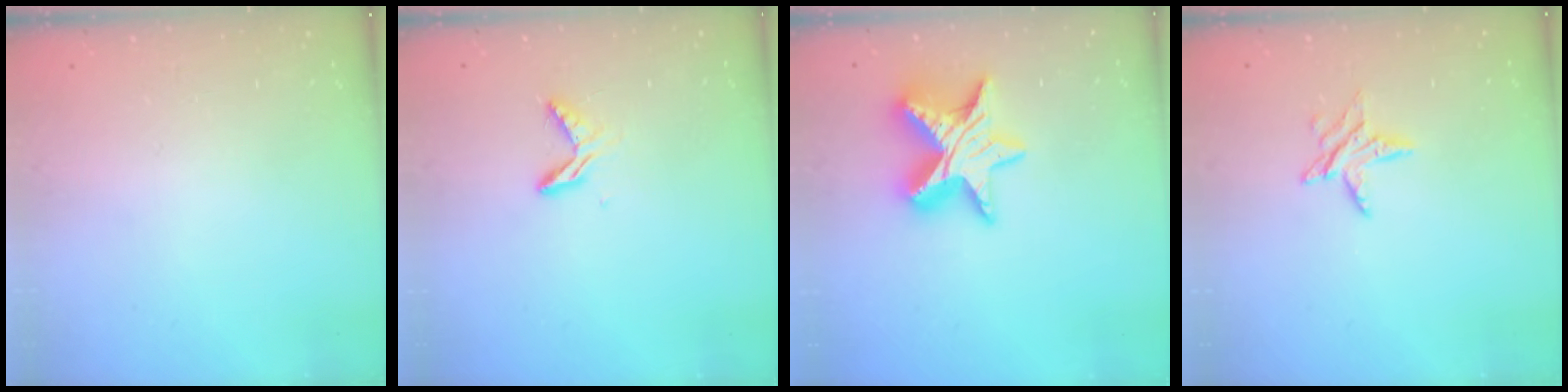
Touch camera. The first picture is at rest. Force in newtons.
{"total": 6.4, "press": 6.4, "slide": 0.4}
{"total": 13.9, "press": 13.9, "slide": 0.9}
{"total": 6.5, "press": 6.5, "slide": 0.5}